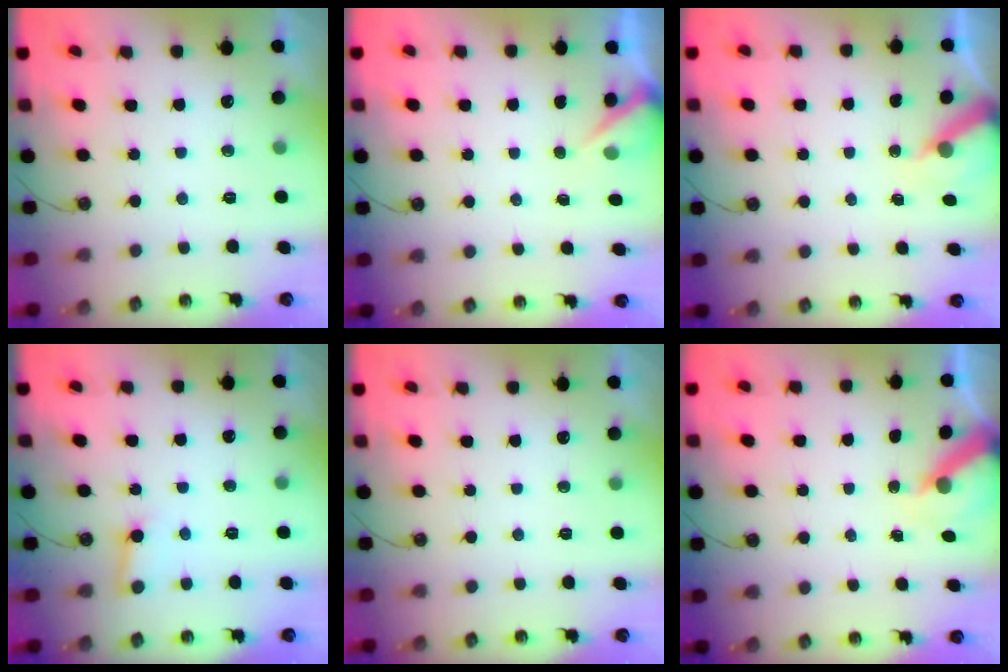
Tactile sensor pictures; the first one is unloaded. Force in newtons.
{"total": 3.4, "press": 3.3, "slide": 0.4}
{"total": 6.8, "press": 6.8, "slide": 0.5}
{"total": 3.7, "press": 3.7, "slide": 0.3}
{"total": 0.0}
{"total": 6.2, "press": 6.1, "slide": 0.5}